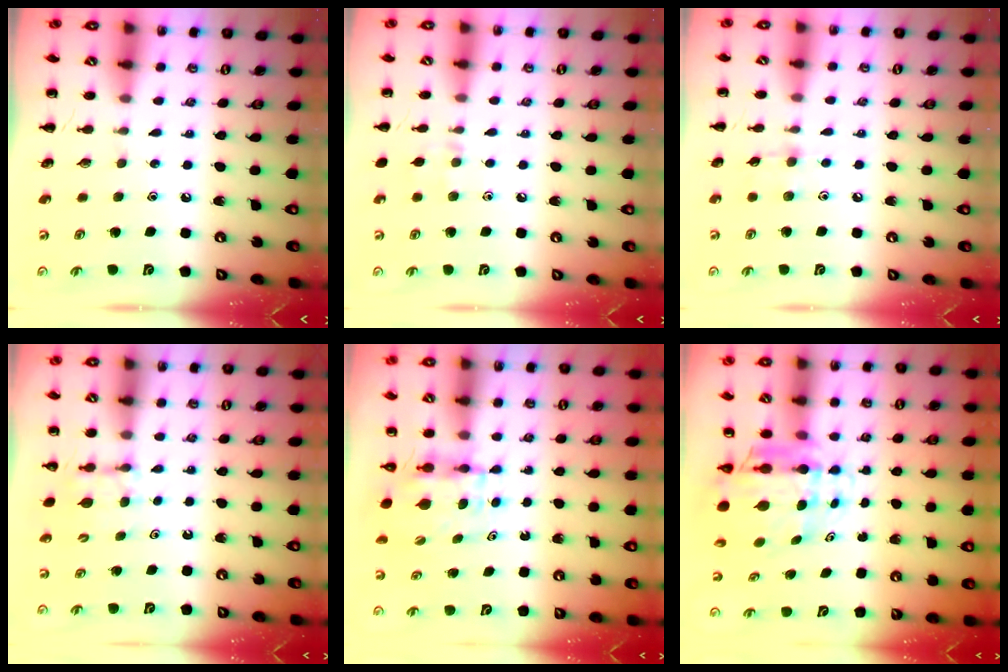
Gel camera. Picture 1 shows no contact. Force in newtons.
{"total": 5.7, "press": 5.6, "slide": 1.5}
{"total": 3.7, "press": 3.4, "slide": 1.2}
{"total": 4.5, "press": 4.3, "slide": 1.3}
{"total": 4.2, "press": 4.2, "slide": 0.1}
{"total": 7.2, "press": 6.9, "slide": 2.0}